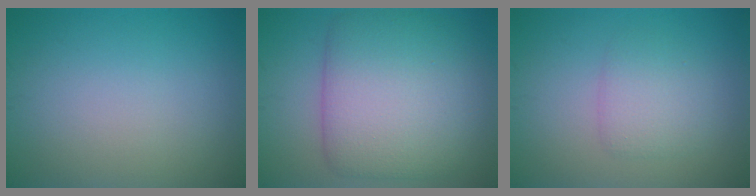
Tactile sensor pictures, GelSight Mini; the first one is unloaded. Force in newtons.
{"total": 9.8, "press": 9.8, "slide": 0.3}
{"total": 2.5, "press": 2.5, "slide": 0.3}